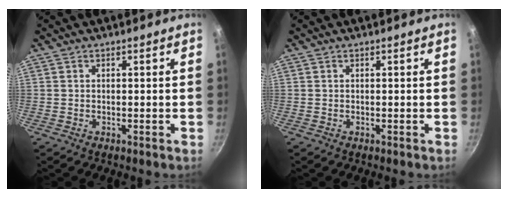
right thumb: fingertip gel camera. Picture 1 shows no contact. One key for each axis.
{"total": 0.0}